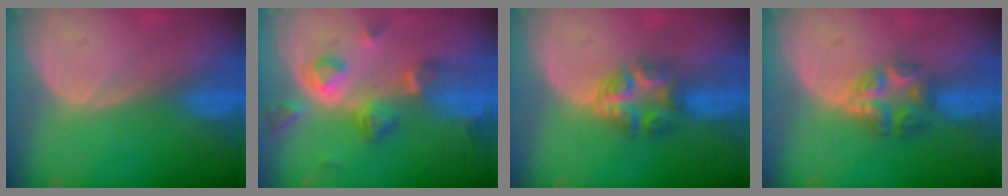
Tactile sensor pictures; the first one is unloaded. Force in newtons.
{"total": 7.9, "press": 7.1, "slide": 3.4}
{"total": 6.1, "press": 6.1, "slide": 0.9}
{"total": 6.2, "press": 5.4, "slide": 2.9}